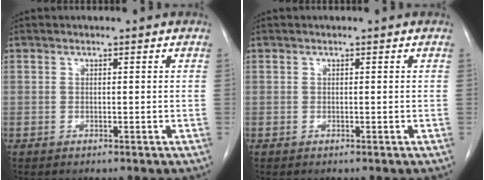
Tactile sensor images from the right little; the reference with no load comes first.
{"total": 0.0}